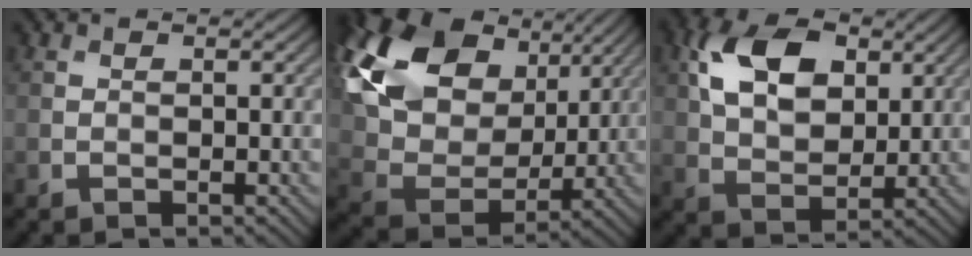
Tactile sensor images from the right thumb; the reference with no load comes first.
{"total": 18.0, "force": [7.9, 12.0, 10.9], "torque": [-0.280, 0.030, 0.148]}
{"total": 10.3, "force": [3.6, 6.5, 7.1], "torque": [-0.157, 0.012, 0.061]}